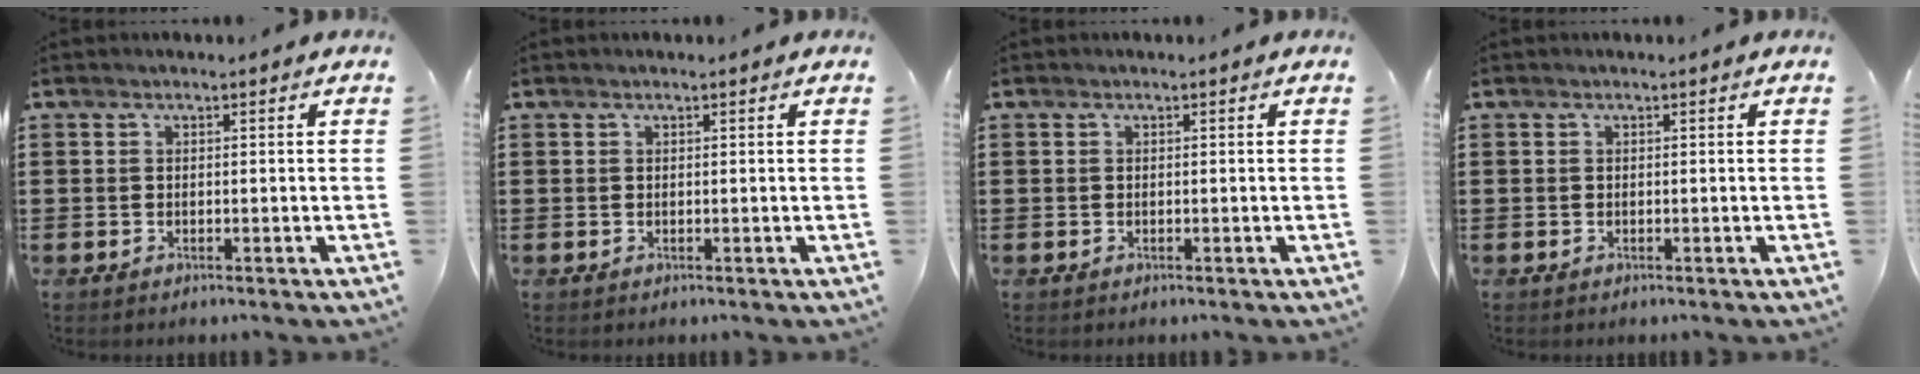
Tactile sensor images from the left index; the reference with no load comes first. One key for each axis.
{"total": 0.0}
{"total": 0.0}
{"total": 0.0}